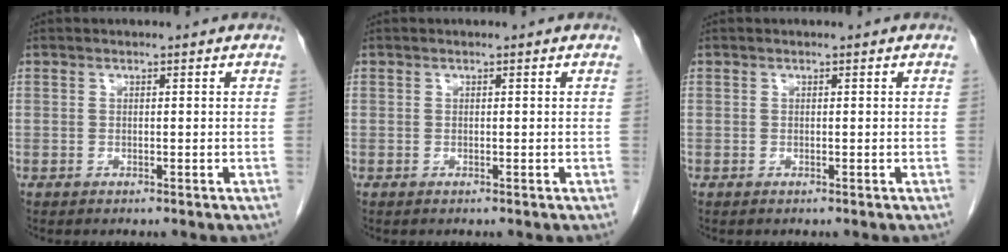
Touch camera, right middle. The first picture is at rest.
{"total": 0.0}
{"total": 0.0}